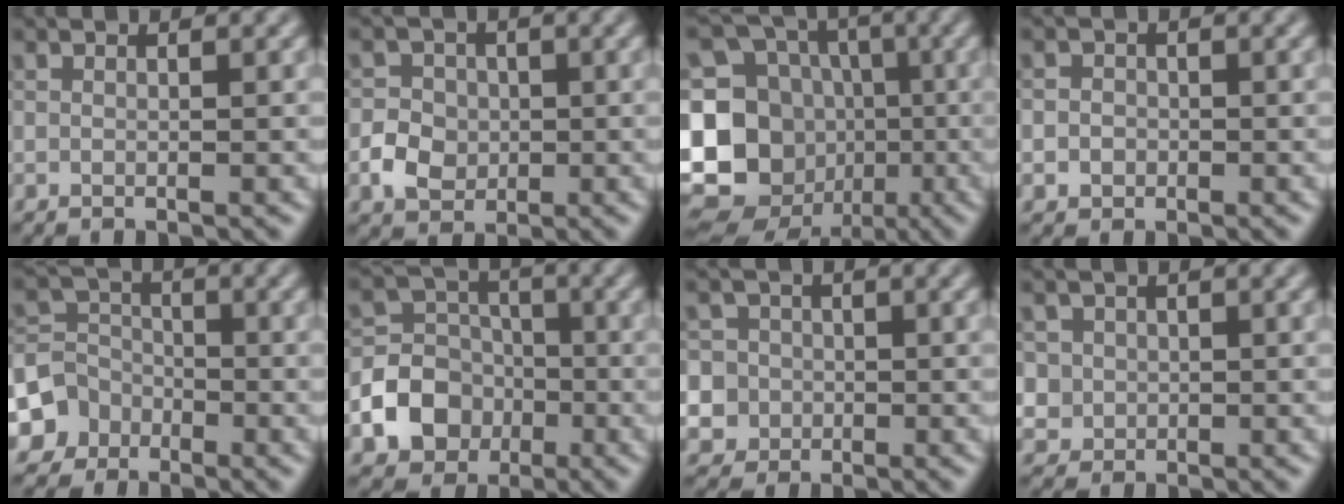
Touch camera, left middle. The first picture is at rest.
{"total": 3.2, "force": [-0.8, 2.8, 1.4], "torque": [-0.018, 0.001, -0.018]}
{"total": 16.4, "force": [-3.3, 14.7, 6.5], "torque": [-0.177, 0.007, -0.075]}
{"total": 1.8, "force": [-0.2, 1.6, 0.6], "torque": [0.008, 0.003, -0.013]}
{"total": 5.3, "force": [-2.8, 4.5, 0.6], "torque": [0.004, 0.003, -0.074]}
{"total": 6.5, "force": [-2.4, 5.5, 2.5], "torque": [-0.025, 0.000, -0.068]}
{"total": 7.3, "force": [-0.8, 7.1, 1.7], "torque": [-0.041, 0.018, -0.037]}
{"total": 2.7, "force": [0.4, 2.7, 0.6], "torque": [-0.004, 0.005, 0.012]}